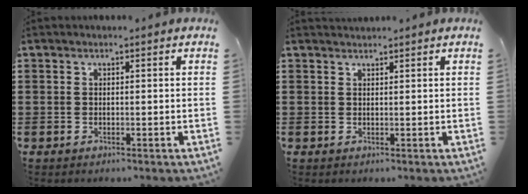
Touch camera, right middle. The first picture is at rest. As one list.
[{"total": 1.1, "force": [1.0, 0.2, -0.1], "torque": [0.000, -0.001, 0.021]}]